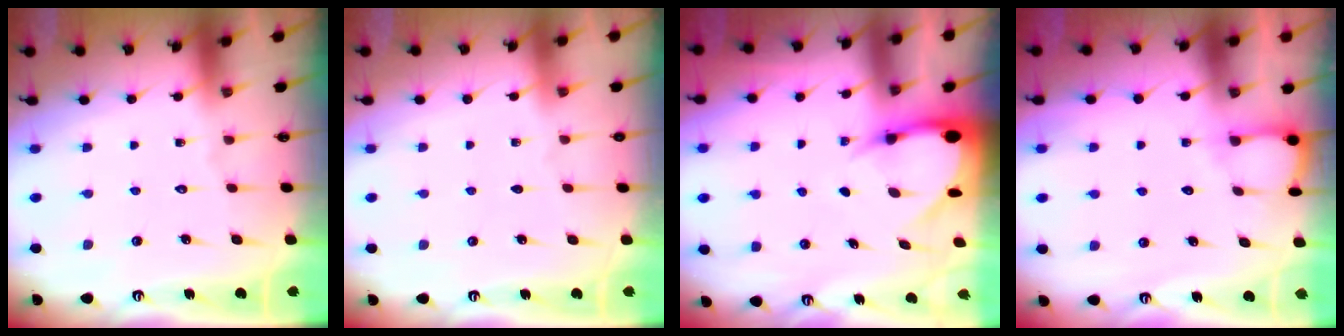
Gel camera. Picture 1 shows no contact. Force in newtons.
{"total": 0.5, "press": 0.2, "slide": 0.5}
{"total": 4.5, "press": 4.5, "slide": 0.6}
{"total": 3.6, "press": 3.6, "slide": 0.2}